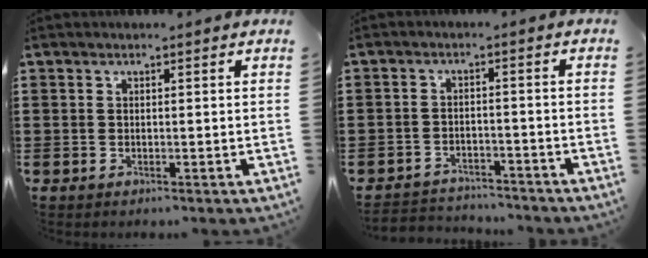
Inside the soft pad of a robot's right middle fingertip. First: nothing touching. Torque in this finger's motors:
{"motor_torque": [0.44, 0.00, -0.67, -0.09]}